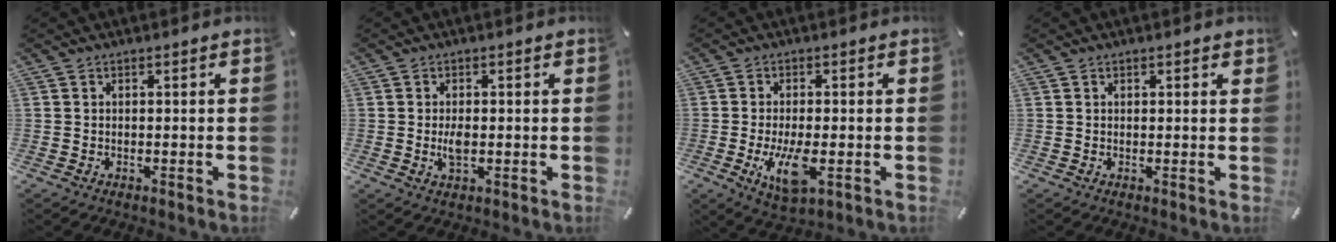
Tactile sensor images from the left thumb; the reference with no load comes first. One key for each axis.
{"total": 3.4, "fx": -0.2, "fy": 1.9, "fz": 2.8, "tx": -0.060, "ty": -0.007, "tz": -0.010}
{"total": 9.3, "fx": -2.1, "fy": 3.7, "fz": 8.3, "tx": -0.162, "ty": -0.020, "tz": -0.037}
{"total": 0.5, "fx": 0.4, "fy": 0.3, "fz": 0.2, "tx": 0.004, "ty": -0.002, "tz": 0.005}